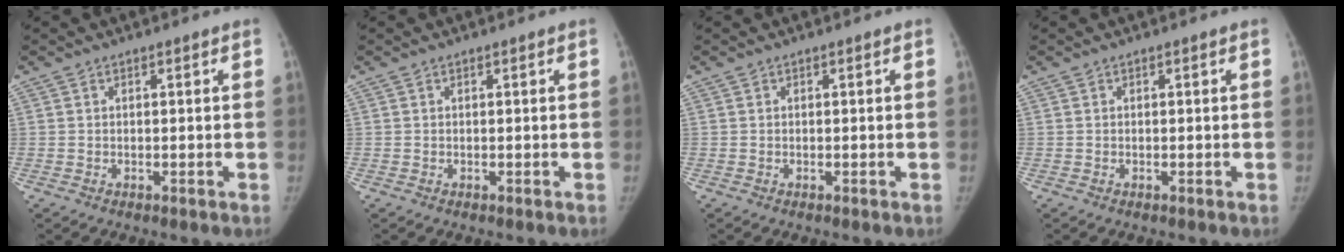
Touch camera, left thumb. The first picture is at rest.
{"total": 0.0}
{"total": 0.0}
{"total": 0.0}